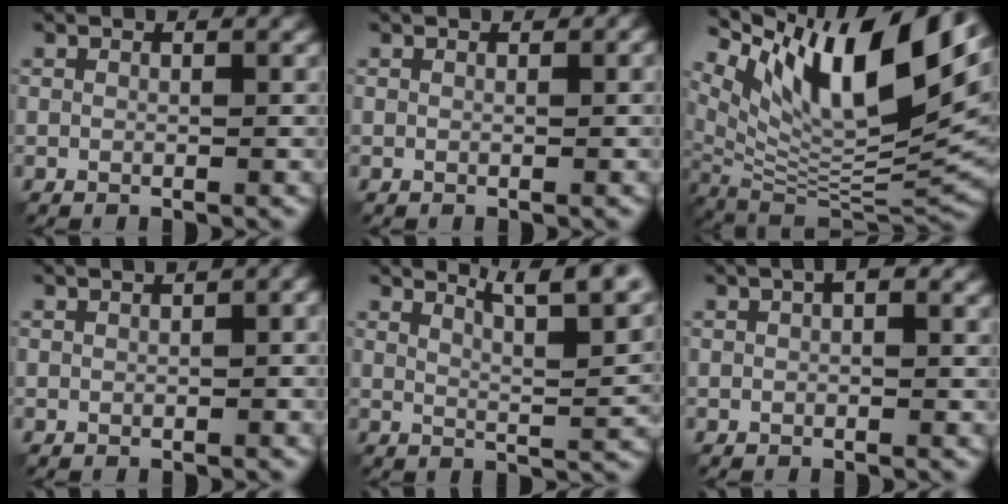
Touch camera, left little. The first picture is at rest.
{"total": 1.2, "force": [0.6, 0.6, 0.8], "torque": [-0.004, 0.001, 0.006]}
{"total": 15.1, "force": [6.3, 5.8, 12.5], "torque": [-0.227, 0.012, 0.118]}
{"total": 3.8, "force": [0.9, 1.8, 3.2], "torque": [-0.032, 0.014, 0.015]}
{"total": 8.4, "force": [6.2, 2.0, 5.3], "torque": [-0.061, 0.014, 0.067]}
{"total": 2.4, "force": [0.4, 1.3, 2.0], "torque": [-0.021, 0.006, 0.006]}